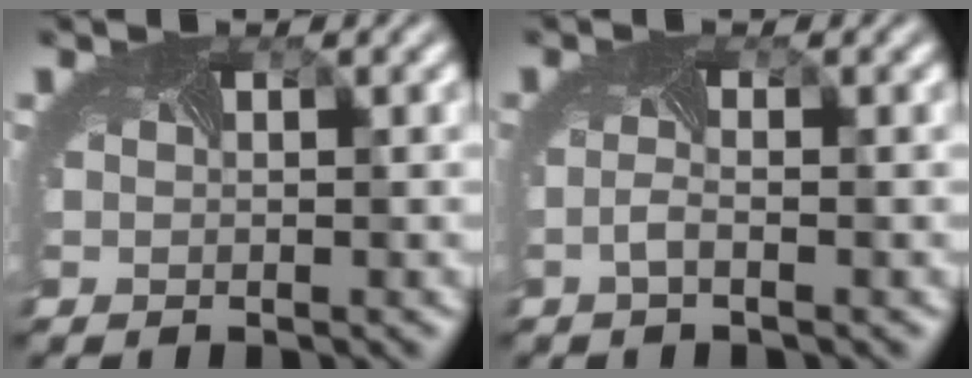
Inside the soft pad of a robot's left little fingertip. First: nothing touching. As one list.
[{"total": 0.9, "force": [-0.7, -0.1, 0.5], "torque": [-0.018, -0.003, -0.018]}]